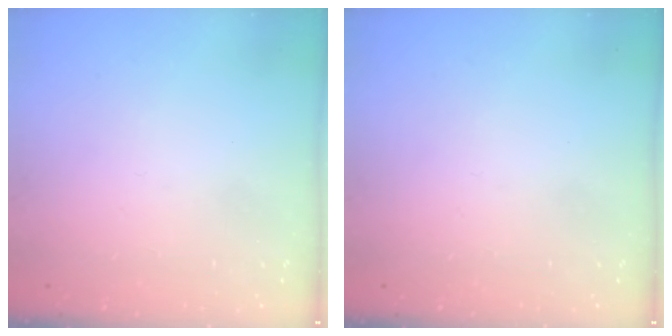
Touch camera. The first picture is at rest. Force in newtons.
{"total": 0.0}